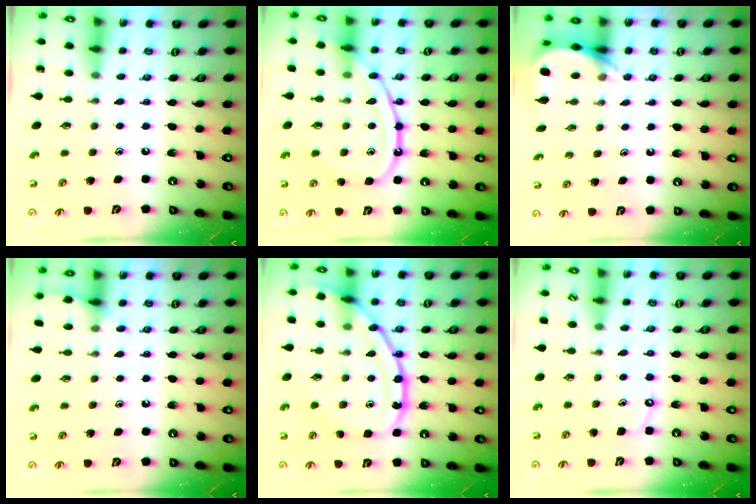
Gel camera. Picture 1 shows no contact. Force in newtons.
{"total": 13.9, "press": 13.9, "slide": 1.3}
{"total": 5.5, "press": 5.5, "slide": 0.4}
{"total": 5.8, "press": 5.8, "slide": 0.7}
{"total": 15.6, "press": 15.6, "slide": 0.8}
{"total": 3.6, "press": 3.6, "slide": 0.2}